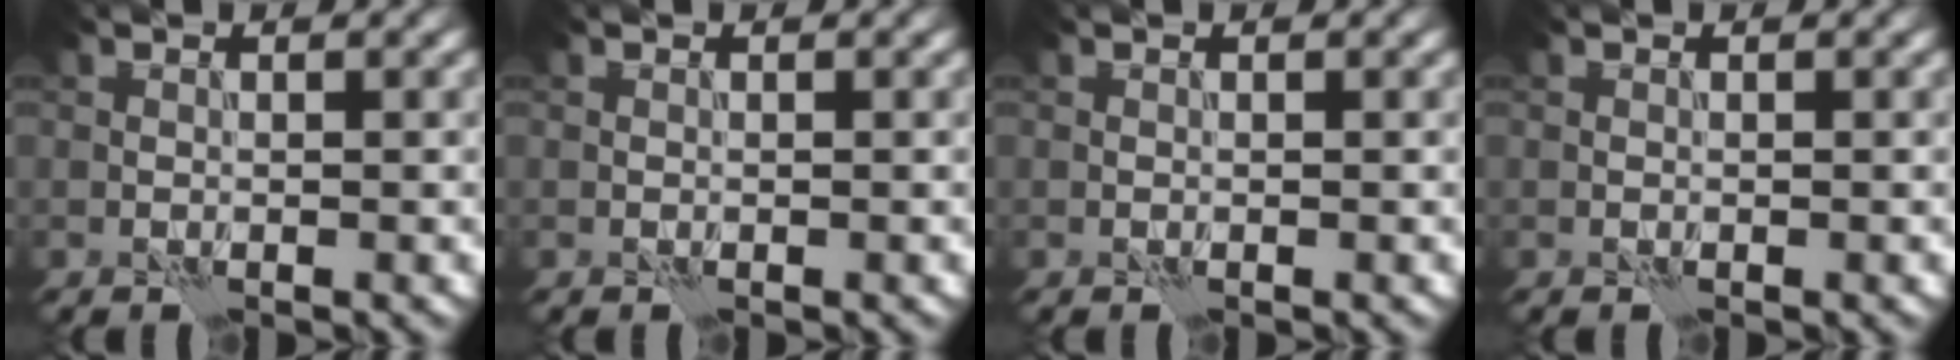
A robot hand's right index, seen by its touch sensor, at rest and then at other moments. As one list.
[{"total": 0.0}, {"total": 0.0}, {"total": 0.0}]